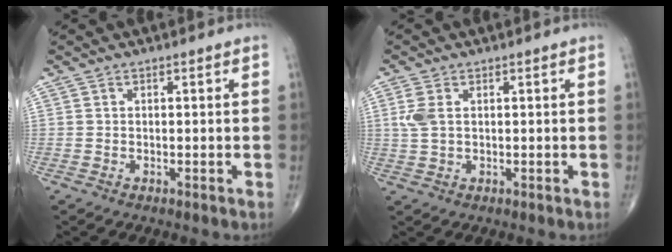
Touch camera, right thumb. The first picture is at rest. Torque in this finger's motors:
{"motor_torque": [0.03, 0.03, 0.37, 0.31, 0.02]}